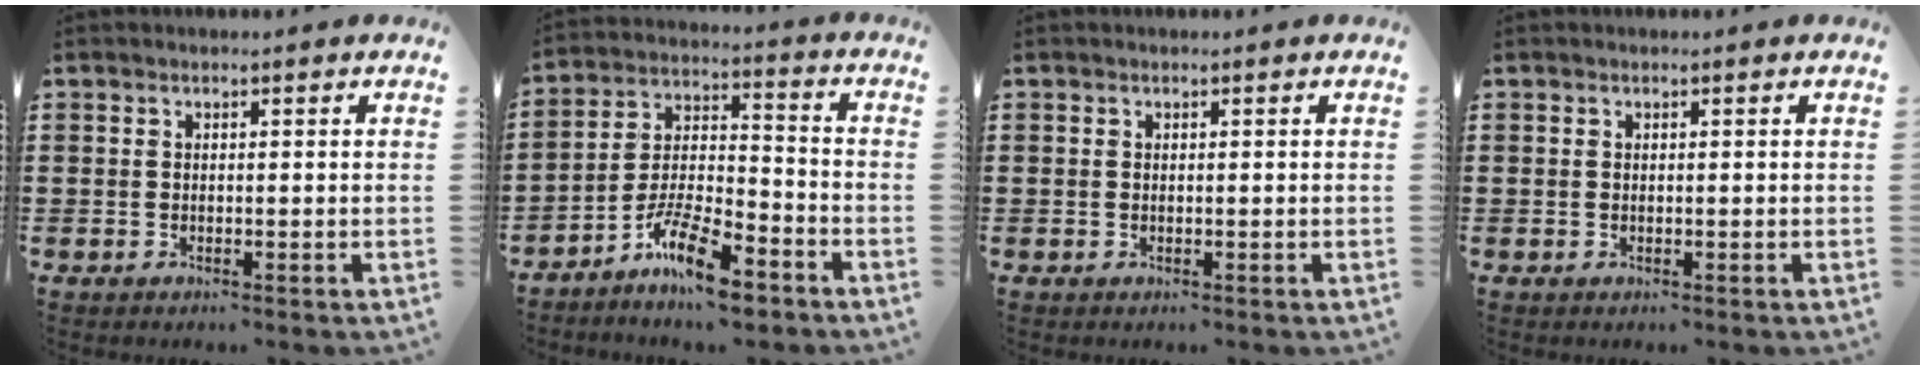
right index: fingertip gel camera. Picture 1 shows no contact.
{"total": 9.7, "force": [-7.2, 2.5, 5.9], "torque": [-0.122, 0.016, -0.139]}
{"total": 0.0}
{"total": 0.0}